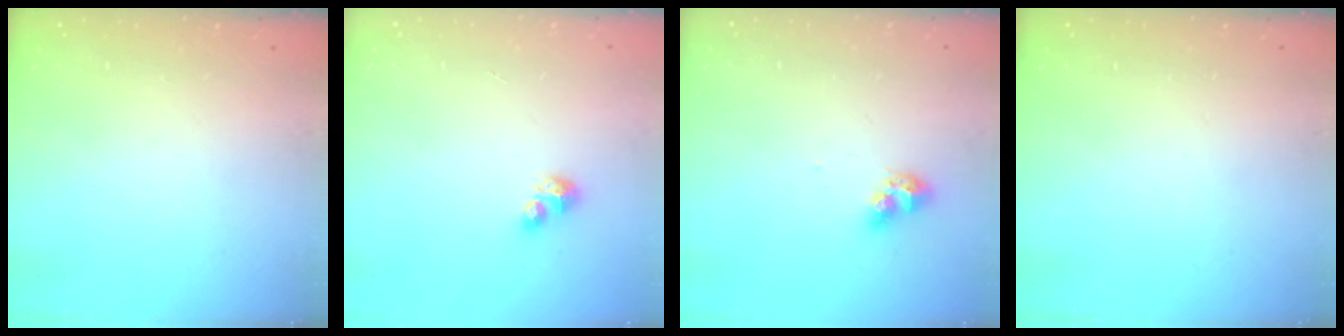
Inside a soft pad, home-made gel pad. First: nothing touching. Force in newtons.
{"total": 3.7, "press": 3.7, "slide": 0.4}
{"total": 7.1, "press": 7.1, "slide": 0.8}
{"total": 0.0}